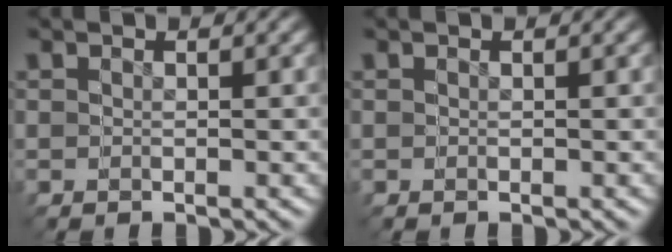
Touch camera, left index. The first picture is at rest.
{"total": 0.0}